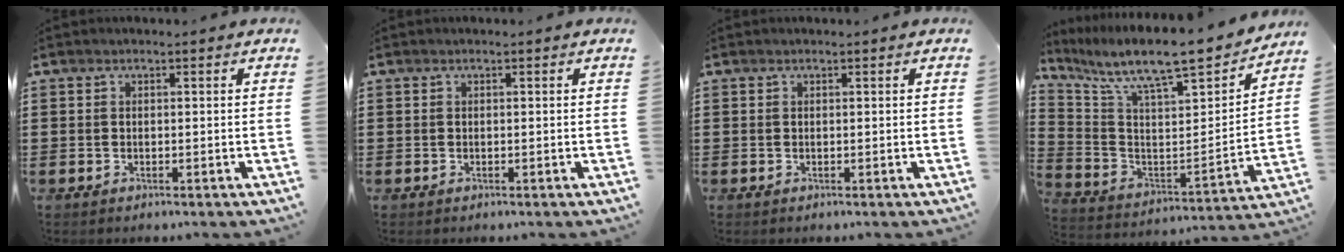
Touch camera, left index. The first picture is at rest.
{"total": 0.0}
{"total": 0.0}
{"total": 9.2, "force": [7.9, 1.1, 4.6], "torque": [-0.110, -0.072, 0.125]}